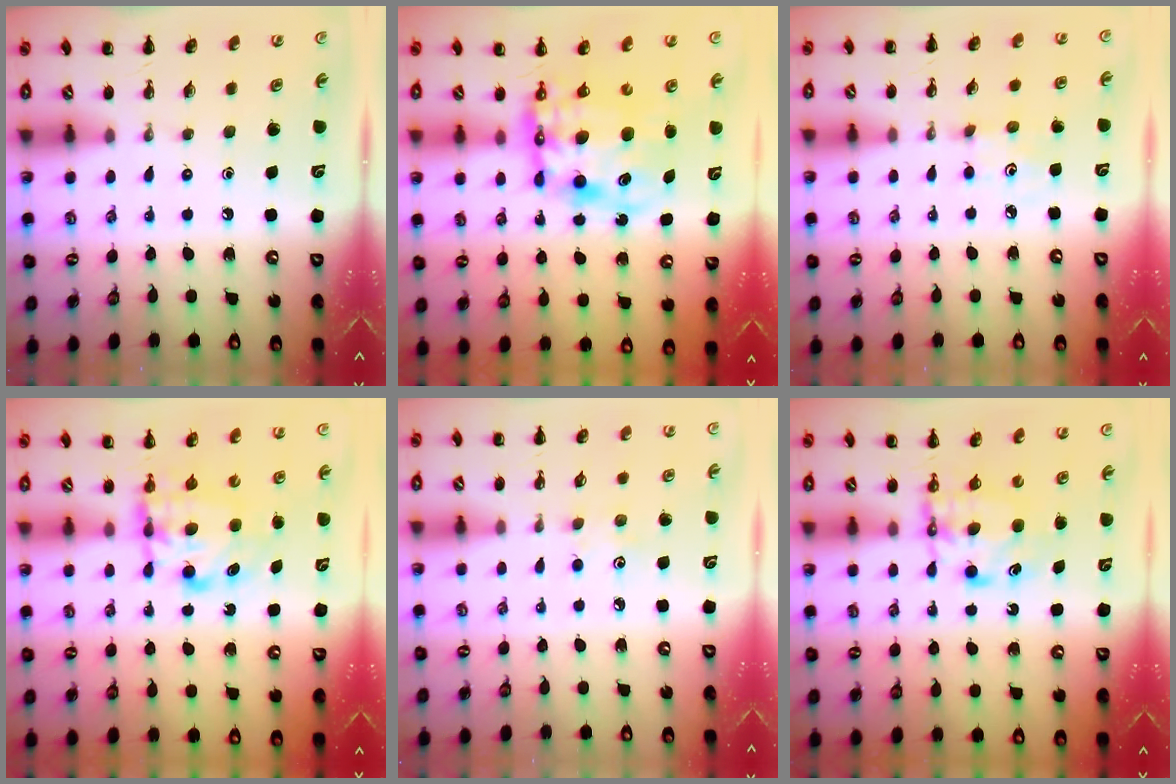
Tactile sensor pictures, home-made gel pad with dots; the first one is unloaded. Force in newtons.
{"total": 11.1, "press": 10.7, "slide": 3.0}
{"total": 3.7, "press": 3.6, "slide": 1.1}
{"total": 6.3, "press": 6.3, "slide": 0.3}
{"total": 2.7, "press": 2.6, "slide": 0.7}
{"total": 6.8, "press": 6.7, "slide": 0.8}